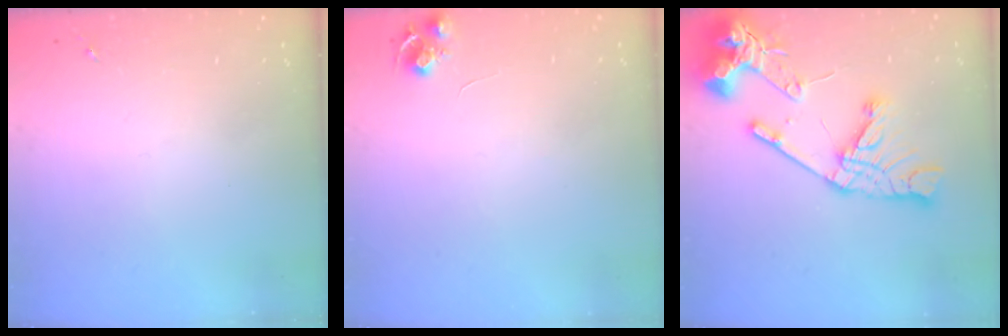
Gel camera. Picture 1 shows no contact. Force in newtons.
{"total": 6.8, "press": 6.7, "slide": 0.9}
{"total": 20.6, "press": 20.5, "slide": 2.4}